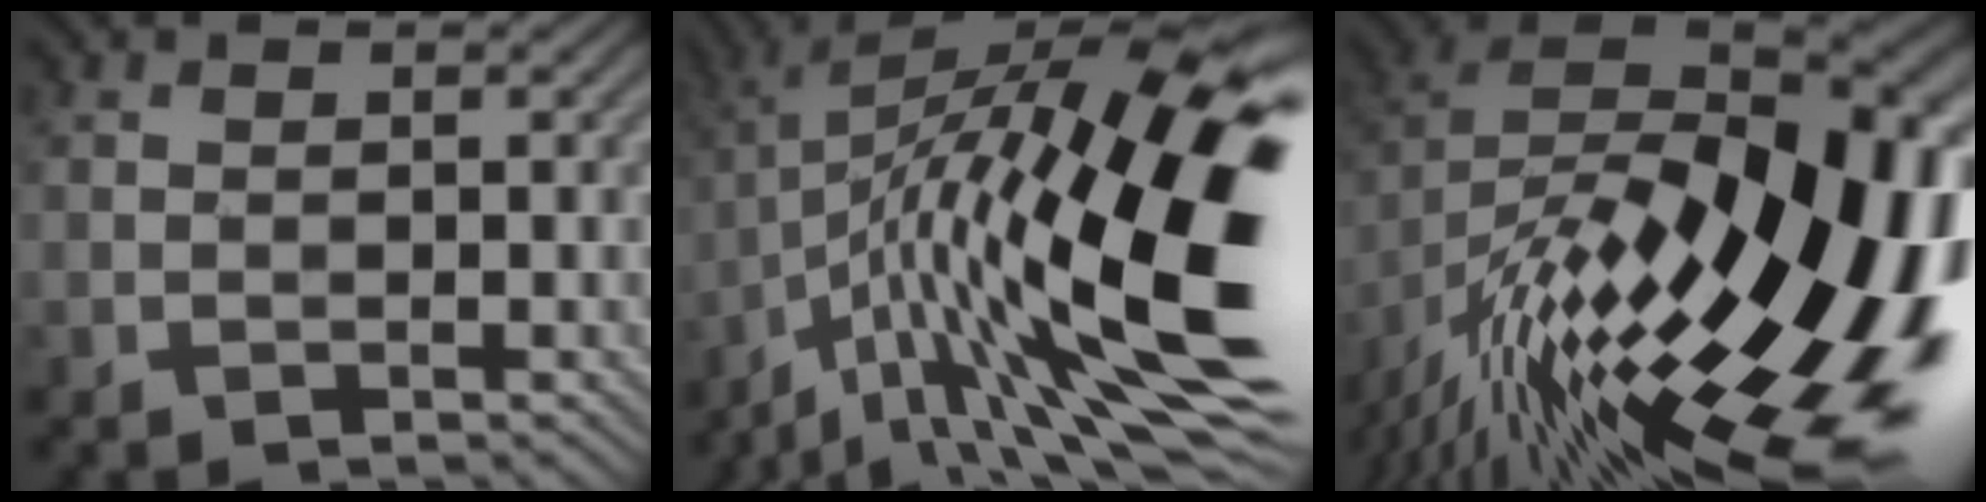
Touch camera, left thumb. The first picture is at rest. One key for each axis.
{"total": 21.4, "fx": -3.8, "fy": 7.2, "fz": 19.8, "tx": -0.329, "ty": -0.002, "tz": -0.069}
{"total": 20.9, "fx": -7.2, "fy": 8.8, "fz": 17.5, "tx": -0.281, "ty": 0.001, "tz": -0.126}